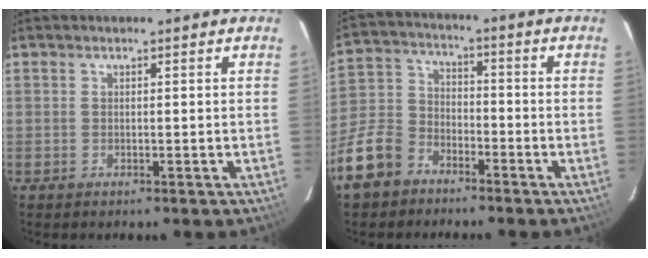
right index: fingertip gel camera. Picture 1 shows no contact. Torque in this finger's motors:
{"motor_torque": [0.20, 0.02, -0.38, -0.21]}